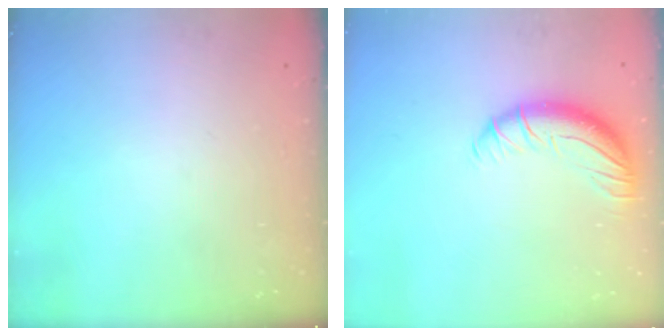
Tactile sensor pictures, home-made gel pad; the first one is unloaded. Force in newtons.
{"total": 10.8, "press": 10.5, "slide": 2.2}